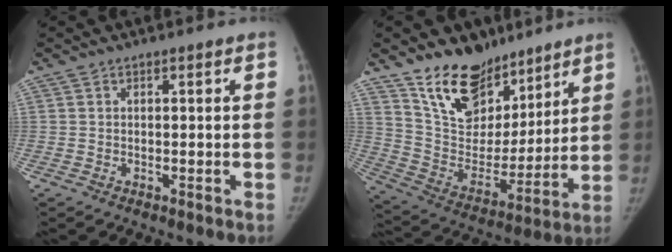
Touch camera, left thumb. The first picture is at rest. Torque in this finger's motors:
{"motor_torque": [0.11, 0.10, 1.06, -1.02, 0.05]}